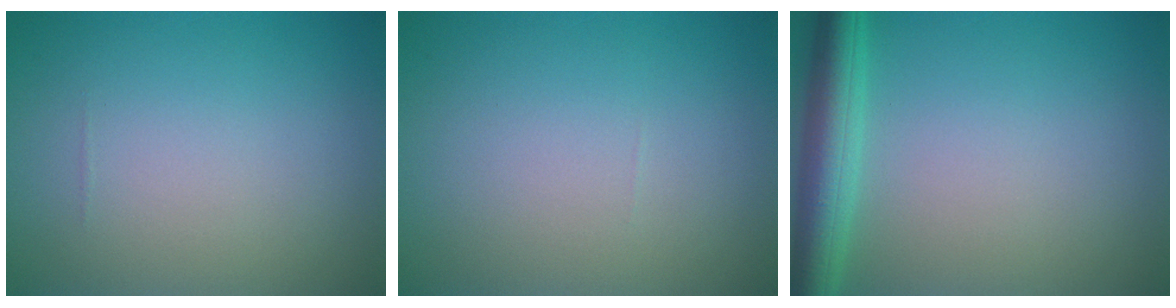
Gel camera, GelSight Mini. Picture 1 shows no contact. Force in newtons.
{"total": 0.0}
{"total": 4.8, "press": 4.8, "slide": 0.2}